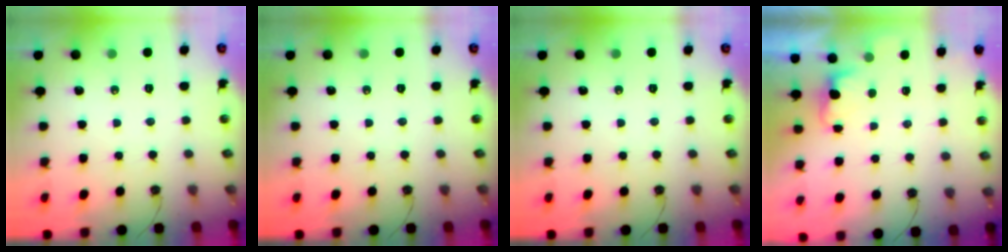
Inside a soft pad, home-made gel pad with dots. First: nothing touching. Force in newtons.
{"total": 0.0}
{"total": 0.0}
{"total": 1.1, "press": 0.8, "slide": 0.7}